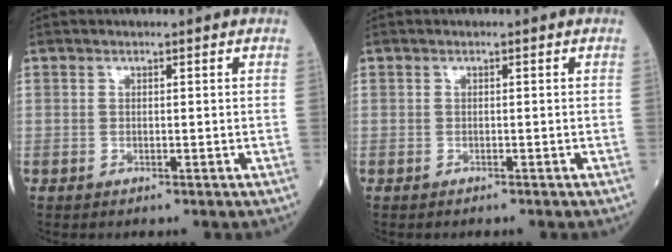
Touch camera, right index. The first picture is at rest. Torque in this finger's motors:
{"motor_torque": [0.13, -0.03, 0.08, 0.01]}